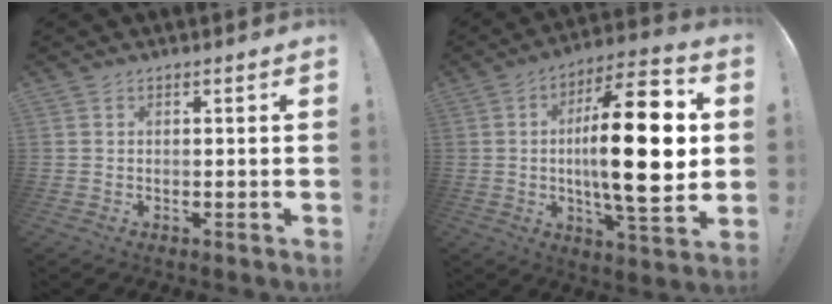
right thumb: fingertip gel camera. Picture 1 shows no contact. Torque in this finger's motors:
{"motor_torque": [1.15, 3.64, 1.91, -0.30, 0.66]}